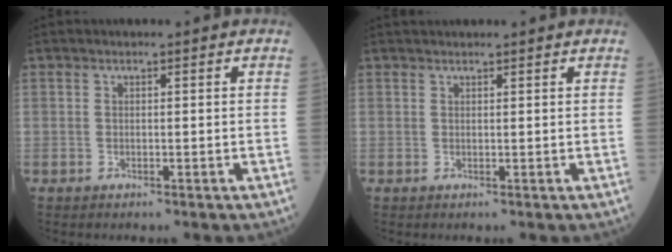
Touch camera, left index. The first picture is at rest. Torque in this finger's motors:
{"motor_torque": [0.94, -1.20, 0.03, 0.02]}